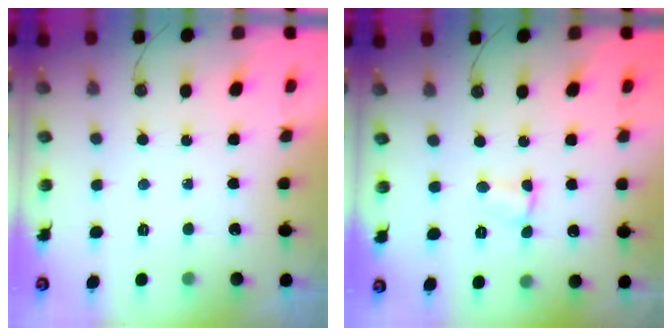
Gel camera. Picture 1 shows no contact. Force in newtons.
{"total": 2.9, "press": 0.9, "slide": 2.7}